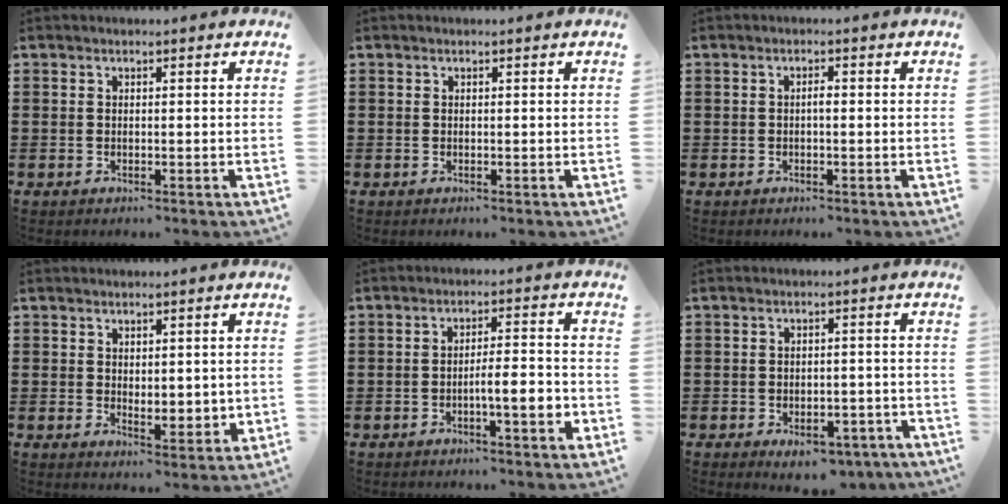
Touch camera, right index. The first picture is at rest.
{"total": 0.0}
{"total": 1.1, "force": [-0.2, 0.3, 1.1], "torque": [-0.021, -0.001, -0.003]}
{"total": 2.7, "force": [1.6, 1.7, 1.5], "torque": [-0.025, 0.009, 0.028]}
{"total": 5.6, "force": [-1.9, 1.1, 5.1], "torque": [-0.078, -0.001, -0.035]}
{"total": 4.1, "force": [-3.2, 1.5, 2.0], "torque": [-0.029, 0.007, -0.057]}